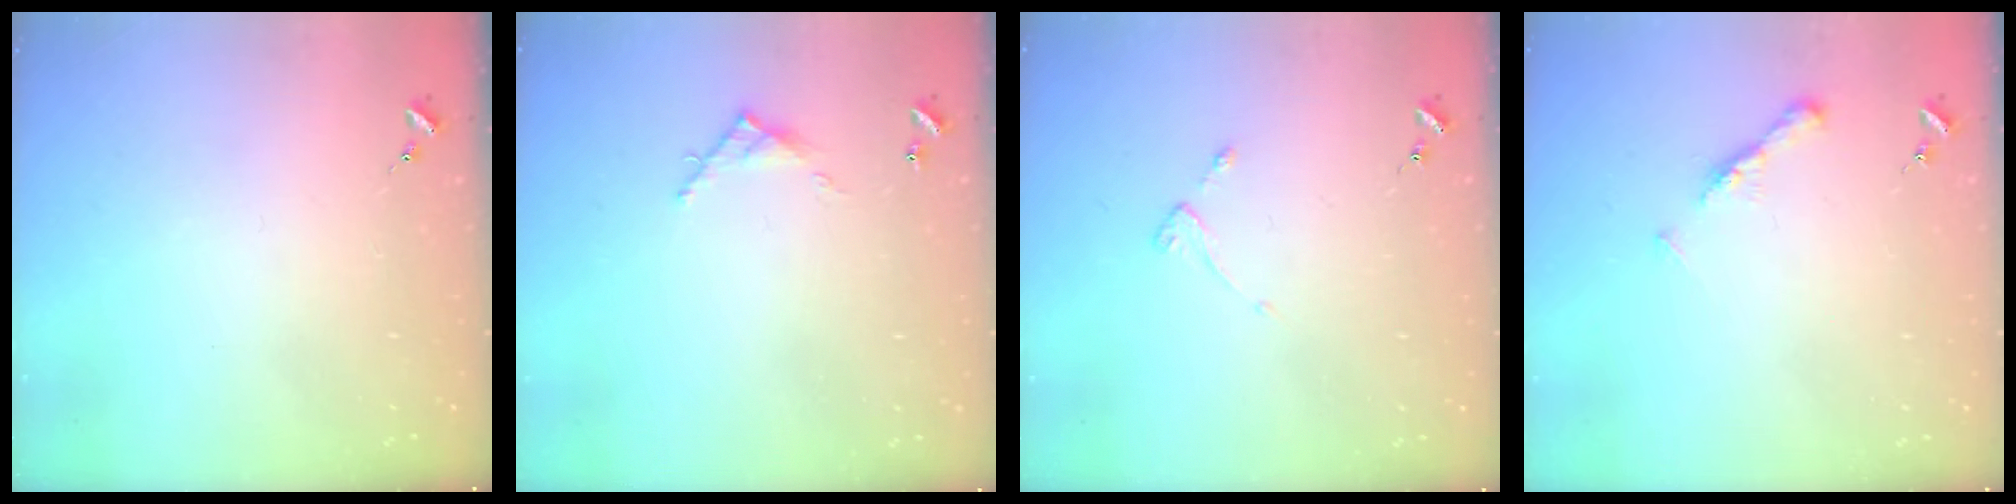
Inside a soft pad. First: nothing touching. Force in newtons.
{"total": 5.5, "press": 5.5, "slide": 0.3}
{"total": 2.7, "press": 2.6, "slide": 0.5}
{"total": 6.8, "press": 6.7, "slide": 0.6}